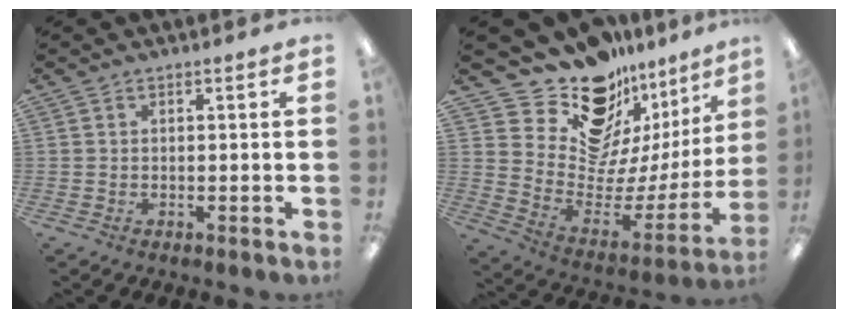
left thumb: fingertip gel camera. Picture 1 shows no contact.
{"total": 17.2, "force": [15.4, 6.9, 3.5], "torque": [-0.064, -0.155, 0.279]}